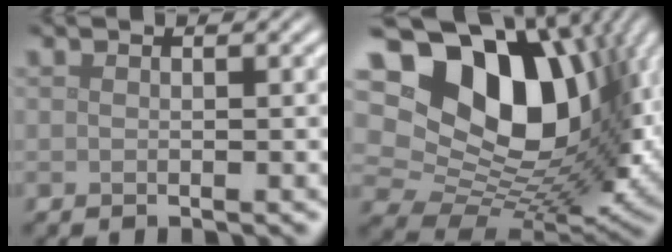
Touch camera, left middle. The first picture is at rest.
{"total": 18.1, "force": [5.5, 12.3, 12.1], "torque": [-0.229, 0.010, 0.111]}